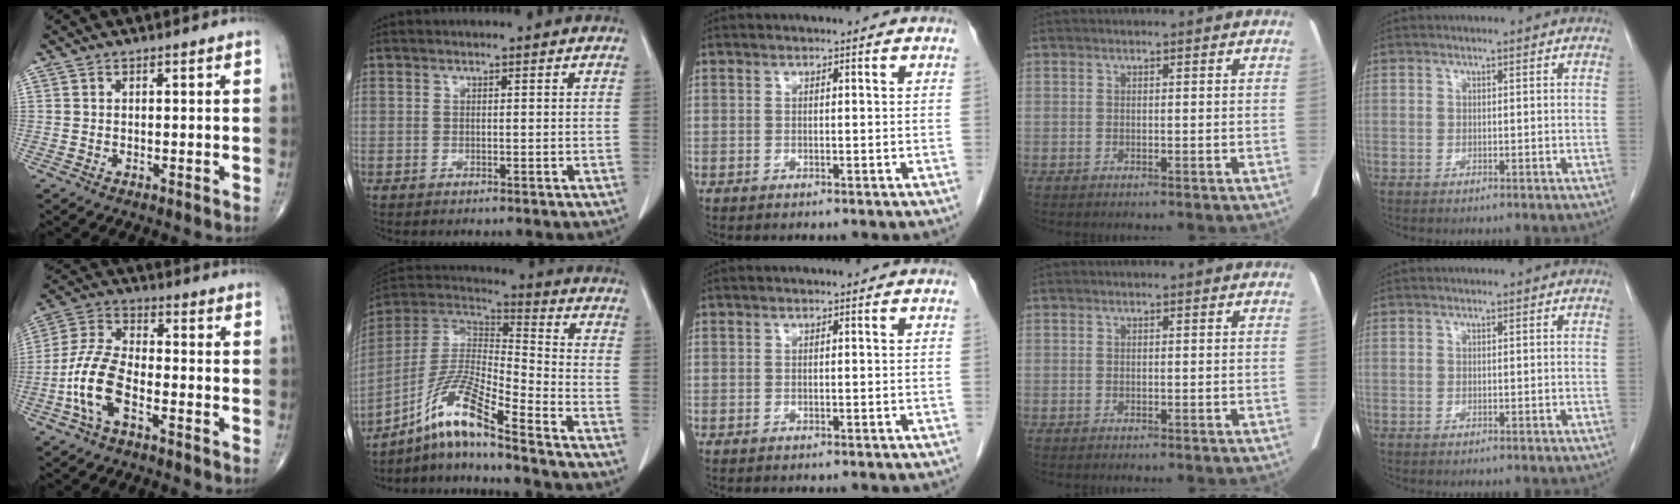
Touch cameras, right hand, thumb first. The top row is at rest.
{"thumb": {"total": 10.7, "force": [-4.3, 4.9, 8.5], "torque": [-0.188, 0.032, -0.087]}, "index": {"total": 13.0, "force": [-9.2, 0.1, 9.2], "torque": [-0.189, 0.009, -0.171]}}